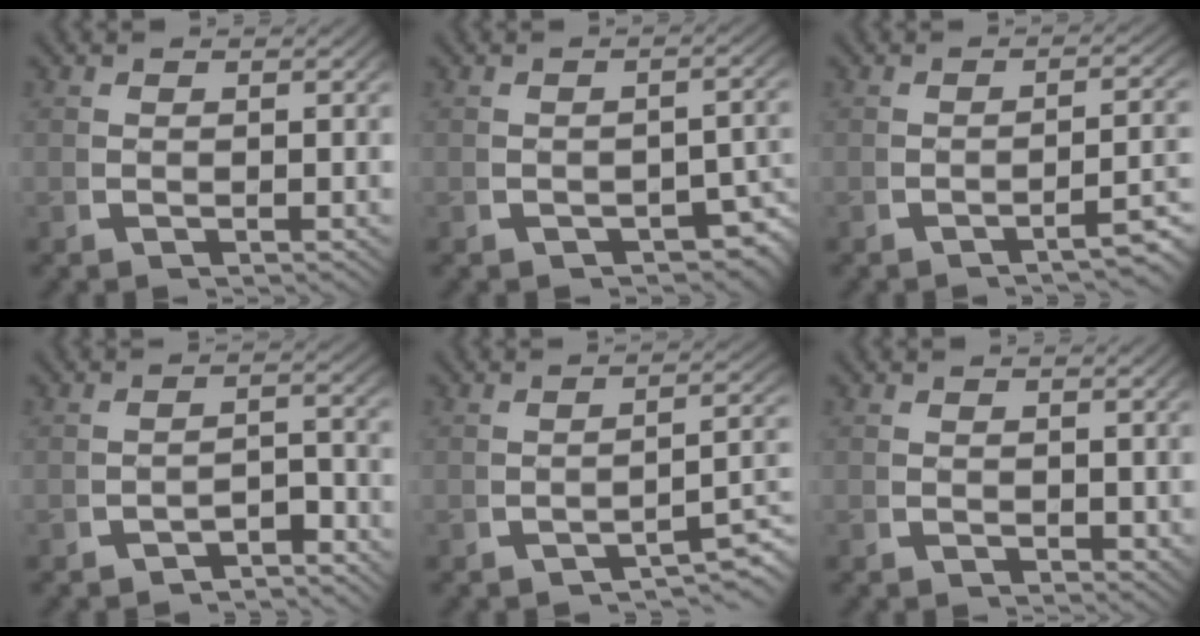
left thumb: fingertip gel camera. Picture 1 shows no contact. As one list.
[{"total": 3.5, "force": [-1.8, 1.9, 2.4], "torque": [-0.030, -0.015, -0.021]}, {"total": 4.1, "force": [-2.5, 0.8, 3.2], "torque": [-0.039, 0.002, -0.036]}, {"total": 3.2, "force": [-3.0, 0.6, 0.9], "torque": [-0.008, -0.009, -0.047]}, {"total": 4.0, "force": [-2.5, 1.3, 2.9], "torque": [-0.041, 0.001, -0.034]}, {"total": 0.9, "force": [0.5, 0.5, 0.5], "torque": [-0.003, -0.006, 0.014]}]